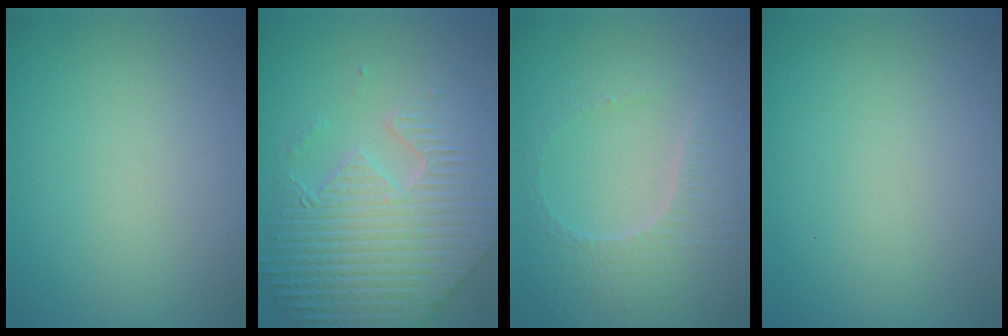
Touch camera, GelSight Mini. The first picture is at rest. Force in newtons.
{"total": 8.6, "press": 6.5, "slide": 5.6}
{"total": 3.4, "press": 3.2, "slide": 1.1}
{"total": 0.0}